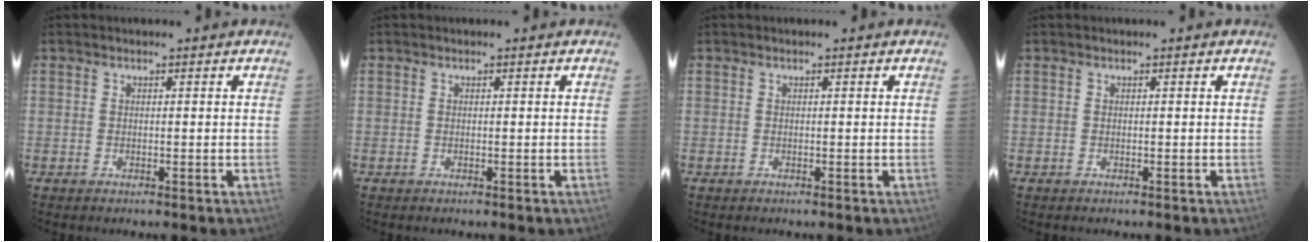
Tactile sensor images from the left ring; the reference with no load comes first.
{"total": 0.0}
{"total": 0.0}
{"total": 0.0}